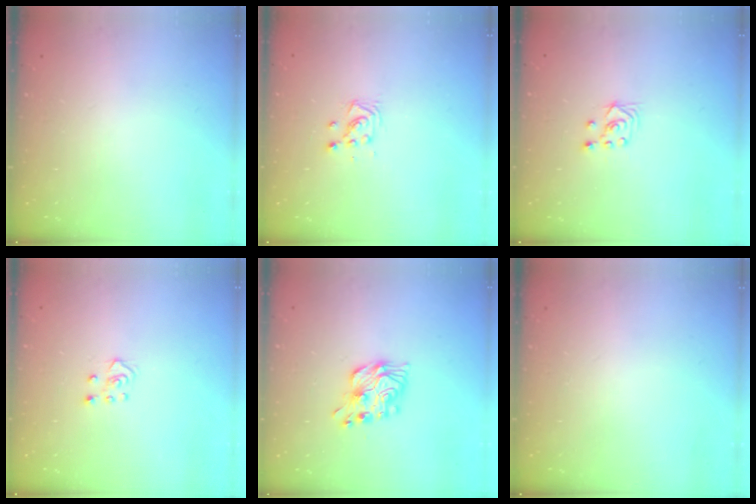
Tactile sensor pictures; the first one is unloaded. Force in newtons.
{"total": 4.0, "press": 4.0, "slide": 0.4}
{"total": 2.8, "press": 2.6, "slide": 1.1}
{"total": 4.3, "press": 4.2, "slide": 0.5}
{"total": 9.8, "press": 9.8, "slide": 0.4}
{"total": 0.0}